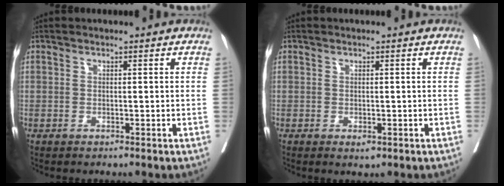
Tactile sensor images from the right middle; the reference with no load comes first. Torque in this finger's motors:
{"motor_torque": [0.12, -0.13, 0.00, 0.03]}